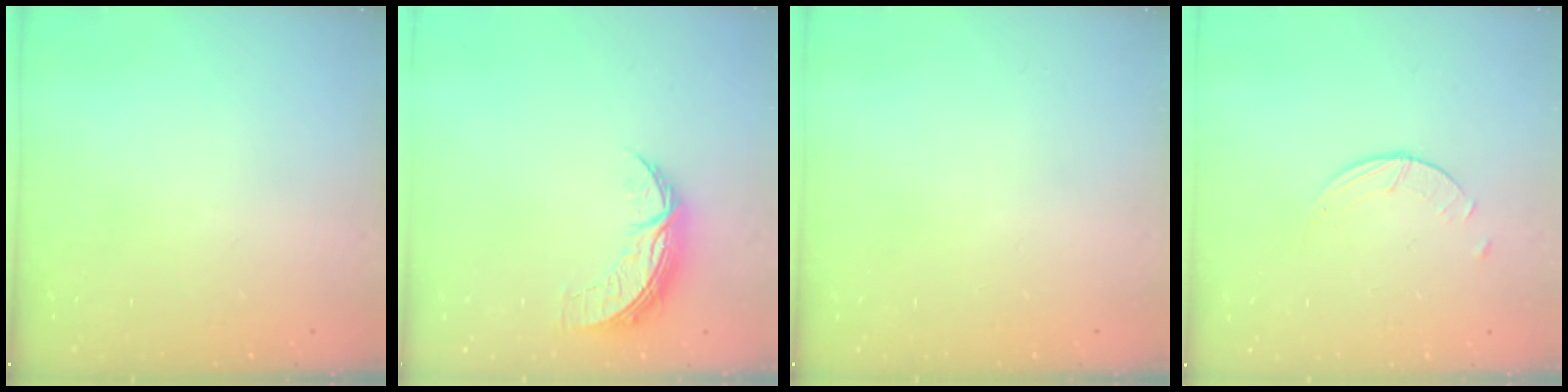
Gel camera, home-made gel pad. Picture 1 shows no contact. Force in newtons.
{"total": 7.5, "press": 7.5, "slide": 0.5}
{"total": 0.0}
{"total": 0.9, "press": 0.9, "slide": 0.1}